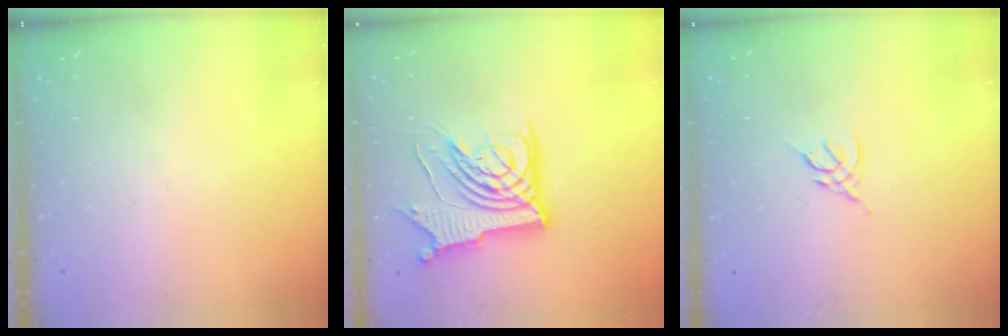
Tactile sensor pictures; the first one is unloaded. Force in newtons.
{"total": 13.6, "press": 13.5, "slide": 1.8}
{"total": 2.4, "press": 2.3, "slide": 0.6}